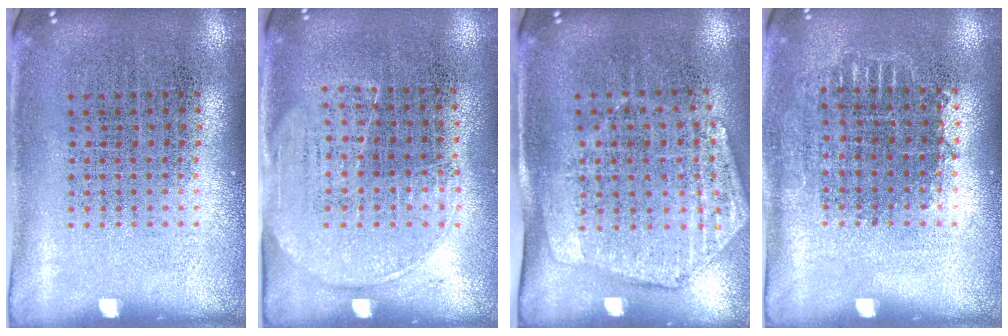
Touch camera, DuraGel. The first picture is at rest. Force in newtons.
{"total": 1.5, "press": 1.2, "slide": 0.9}
{"total": 1.9, "press": 1.6, "slide": 1.1}
{"total": 0.7, "press": 0.7, "slide": 0.3}